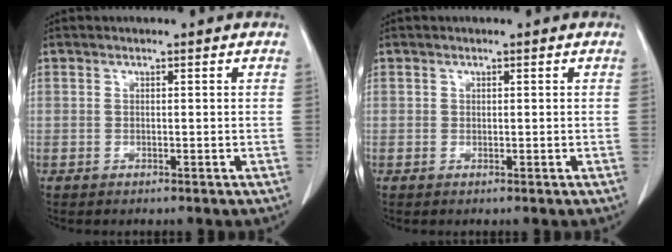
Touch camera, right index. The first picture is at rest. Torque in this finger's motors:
{"motor_torque": [0.00, 0.05, -0.01, 0.00]}